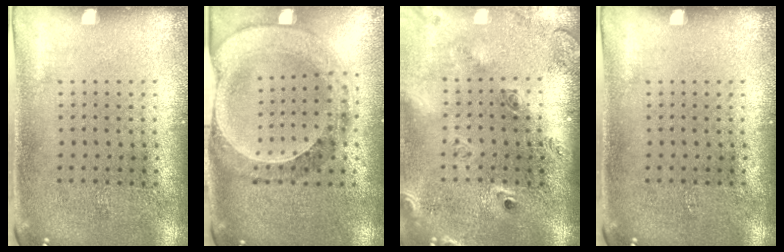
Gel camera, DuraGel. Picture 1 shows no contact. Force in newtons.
{"total": 1.4, "press": 1.4, "slide": 0.3}
{"total": 2.7, "press": 1.8, "slide": 1.9}
{"total": 0.0}